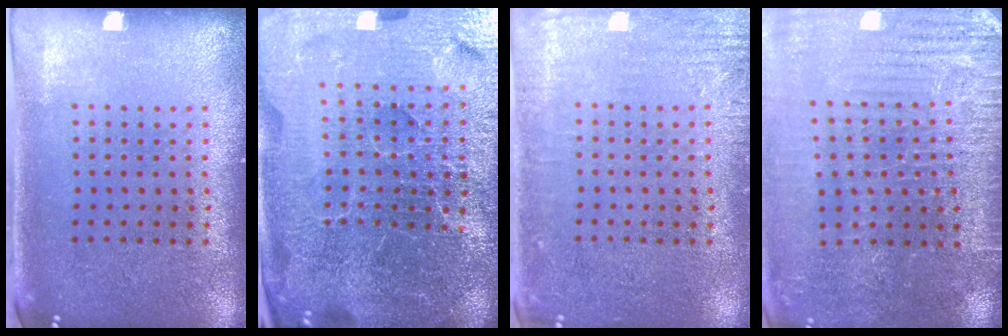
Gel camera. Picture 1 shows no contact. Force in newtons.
{"total": 6.9, "press": 6.0, "slide": 3.3}
{"total": 2.8, "press": 2.8, "slide": 0.4}
{"total": 3.4, "press": 3.4, "slide": 0.1}